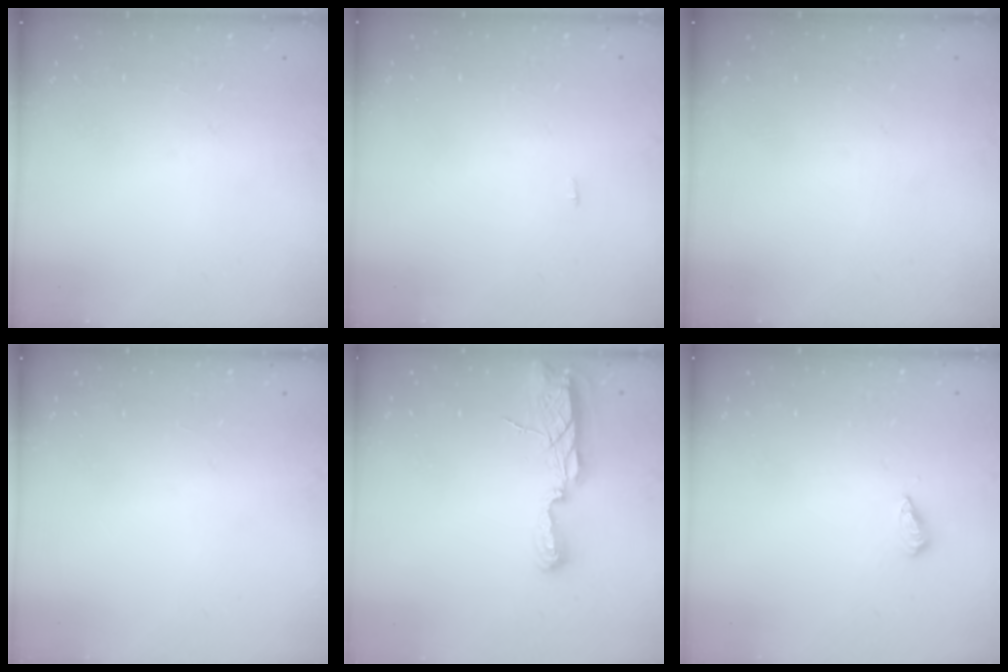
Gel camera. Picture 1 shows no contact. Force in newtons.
{"total": 6.1, "press": 1.7, "slide": 5.9}
{"total": 0.0}
{"total": 1.1, "press": 0.8, "slide": 0.7}
{"total": 9.3, "press": 8.3, "slide": 4.1}
{"total": 4.2, "press": 4.1, "slide": 1.0}